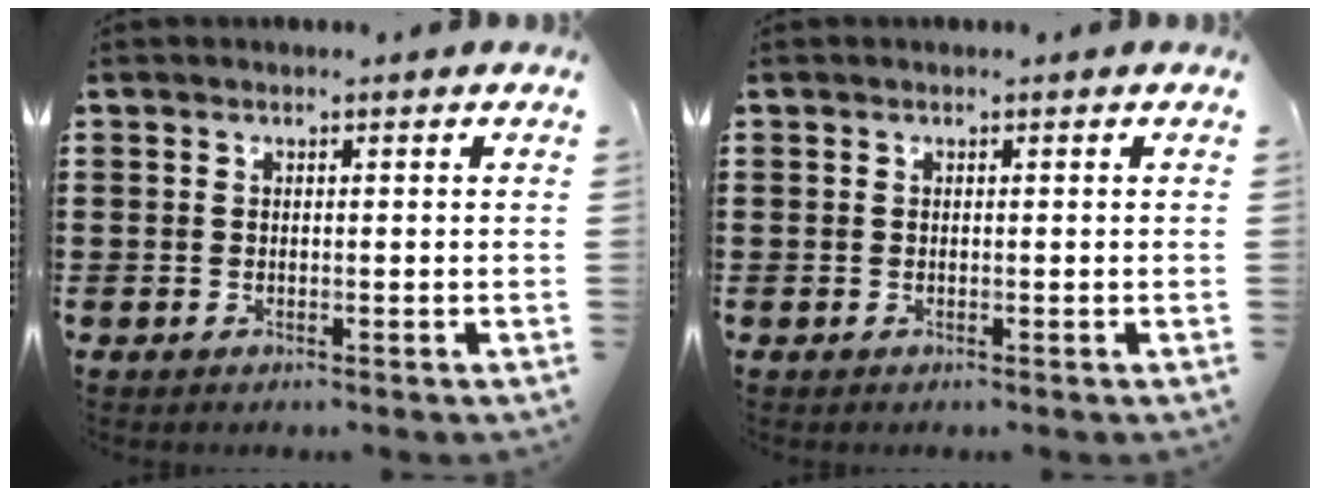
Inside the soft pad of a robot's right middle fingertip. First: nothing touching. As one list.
[{"total": 0.0}]